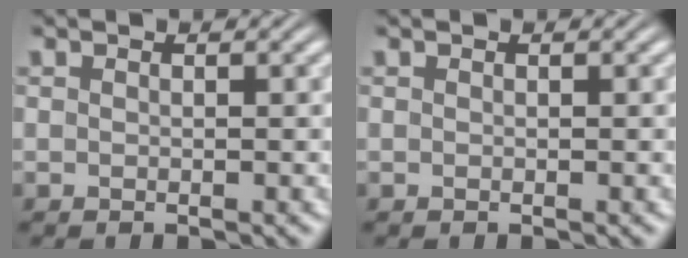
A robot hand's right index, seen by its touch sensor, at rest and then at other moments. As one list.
[{"total": 0.0}]